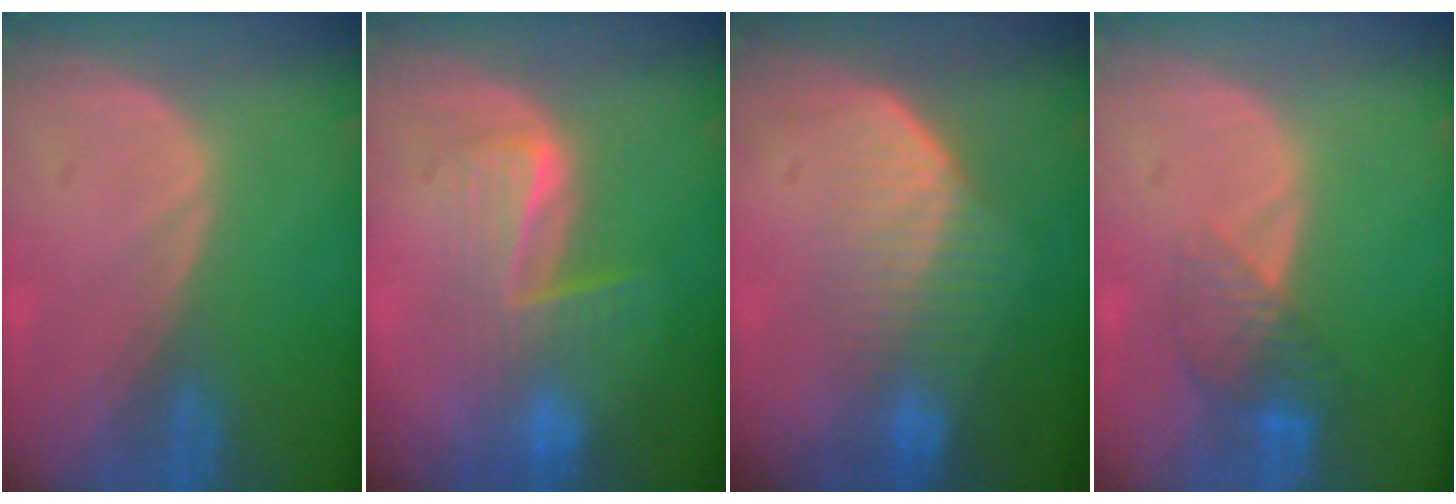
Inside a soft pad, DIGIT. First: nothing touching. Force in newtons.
{"total": 6.4, "press": 6.2, "slide": 1.5}
{"total": 7.1, "press": 6.2, "slide": 3.3}
{"total": 4.2, "press": 3.7, "slide": 1.9}